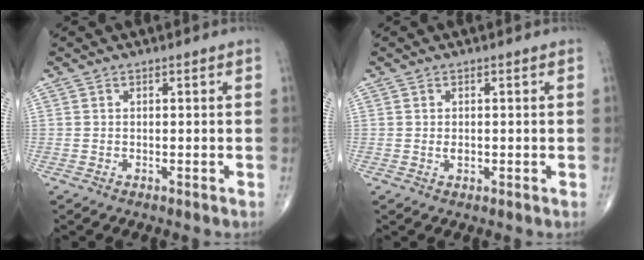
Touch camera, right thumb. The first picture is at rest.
{"total": 1.2, "force": [0.0, 0.8, 0.9], "torque": [-0.014, -0.002, 0.001]}